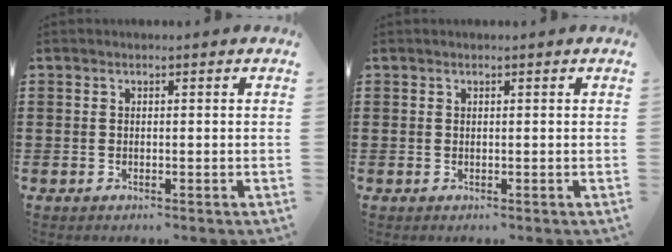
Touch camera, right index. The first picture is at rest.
{"total": 0.0}